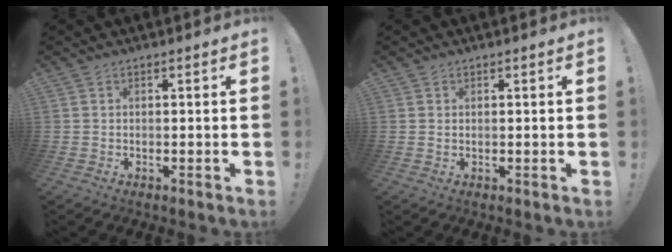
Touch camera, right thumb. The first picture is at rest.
{"total": 0.5, "force": [0.5, 0.1, 0.2], "torque": [0.002, -0.002, 0.008]}